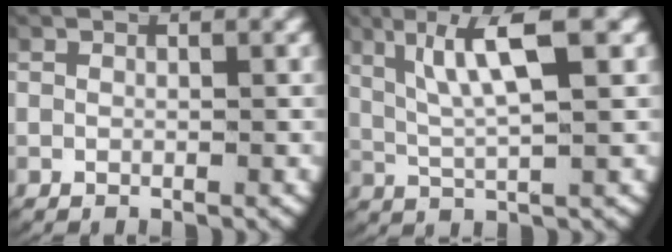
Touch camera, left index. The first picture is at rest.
{"total": 6.1, "force": [2.9, 1.6, 5.2], "torque": [-0.097, 0.007, 0.052]}